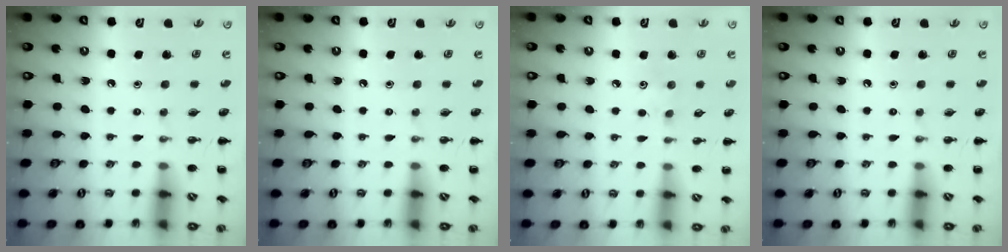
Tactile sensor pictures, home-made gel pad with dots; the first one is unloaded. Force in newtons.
{"total": 0.0}
{"total": 2.7, "press": 2.6, "slide": 0.7}
{"total": 0.0}